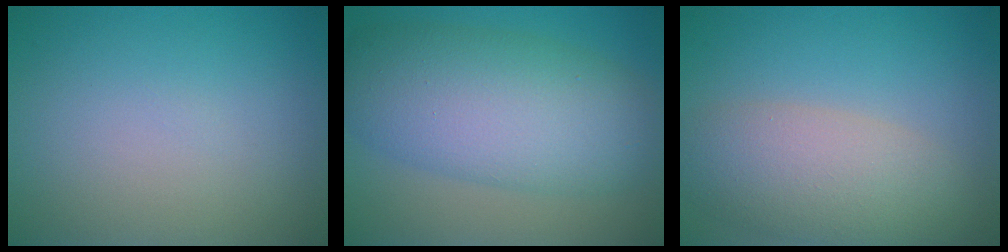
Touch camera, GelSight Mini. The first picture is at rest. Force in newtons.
{"total": 9.6, "press": 9.6, "slide": 0.3}
{"total": 5.8, "press": 5.8, "slide": 0.6}